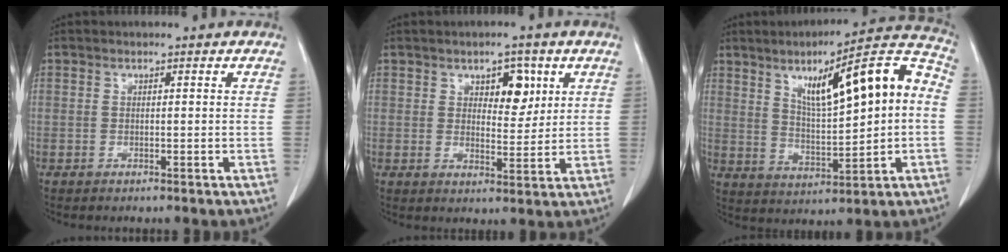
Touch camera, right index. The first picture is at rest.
{"total": 5.2, "force": [2.3, 2.7, 3.8], "torque": [-0.049, 0.003, 0.036]}
{"total": 16.3, "force": [3.2, 3.1, 15.7], "torque": [-0.228, 0.038, 0.054]}